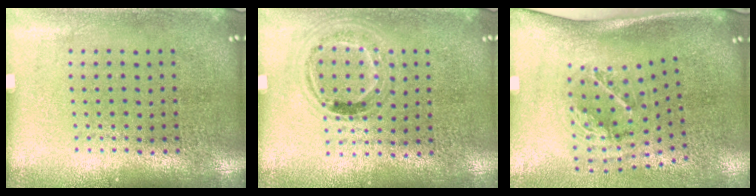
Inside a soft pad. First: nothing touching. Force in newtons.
{"total": 1.0, "press": 0.8, "slide": 0.6}
{"total": 2.0, "press": 1.3, "slide": 1.6}